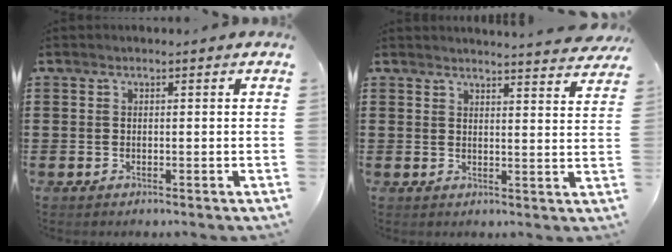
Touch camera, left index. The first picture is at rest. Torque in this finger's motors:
{"motor_torque": [2.14, 0.00, -0.10, -0.21]}